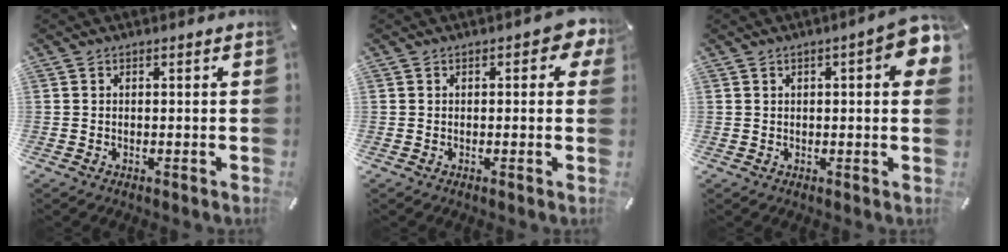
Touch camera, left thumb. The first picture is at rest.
{"total": 3.2, "force": [0.8, 1.8, 2.5], "torque": [-0.035, 0.003, 0.010]}
{"total": 7.1, "force": [2.2, 2.4, 6.3], "torque": [-0.085, 0.000, 0.032]}